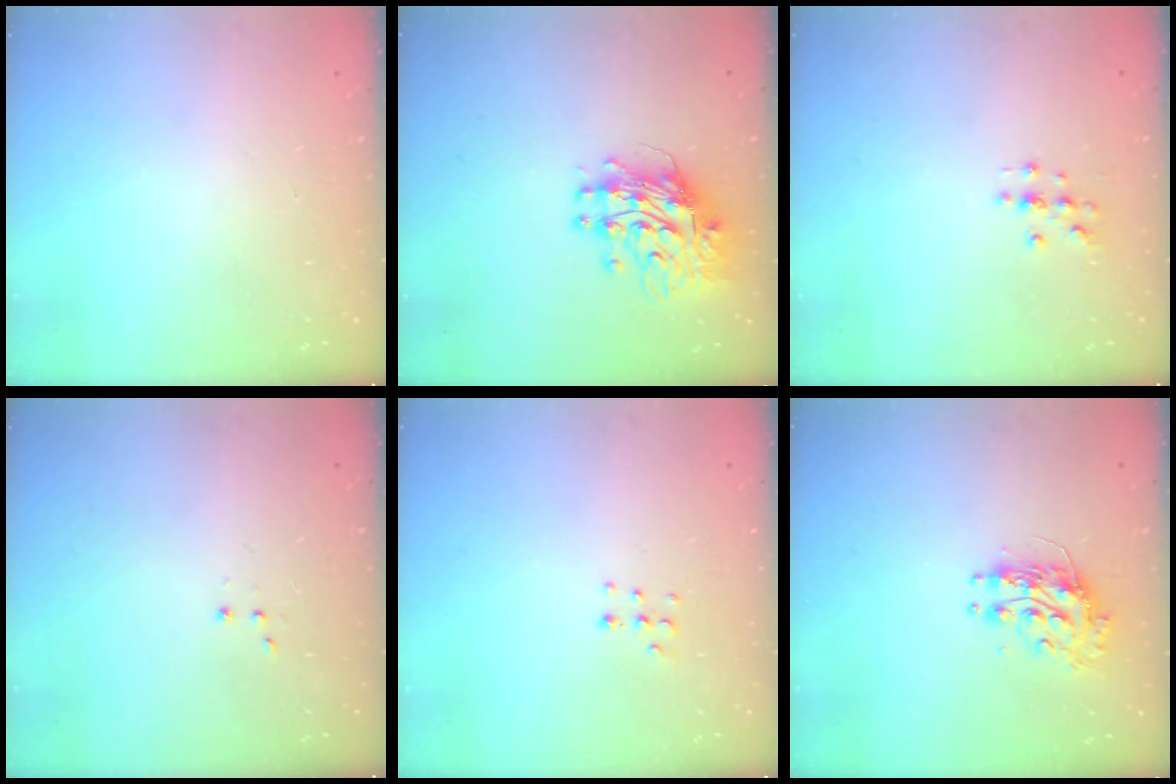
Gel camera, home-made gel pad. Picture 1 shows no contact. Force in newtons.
{"total": 12.0, "press": 11.9, "slide": 1.1}
{"total": 2.0, "press": 2.0, "slide": 0.2}
{"total": 3.0, "press": 2.9, "slide": 0.7}
{"total": 4.3, "press": 4.2, "slide": 1.1}
{"total": 10.5, "press": 10.5, "slide": 0.3}